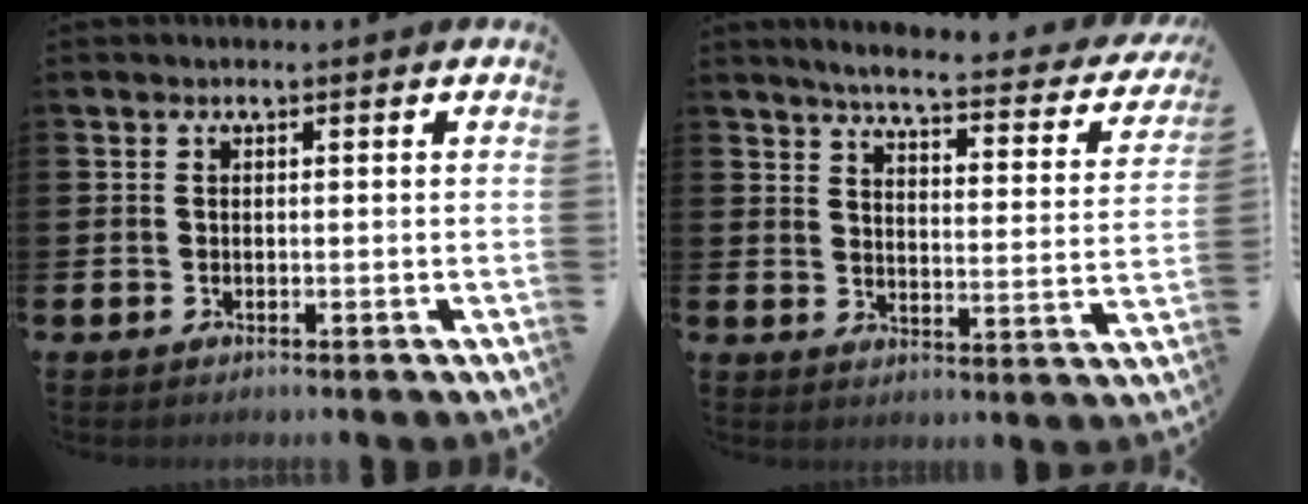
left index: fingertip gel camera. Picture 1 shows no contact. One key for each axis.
{"total": 5.0, "fx": 4.5, "fy": 0.3, "fz": 2.1, "tx": -0.055, "ty": -0.039, "tz": 0.068}